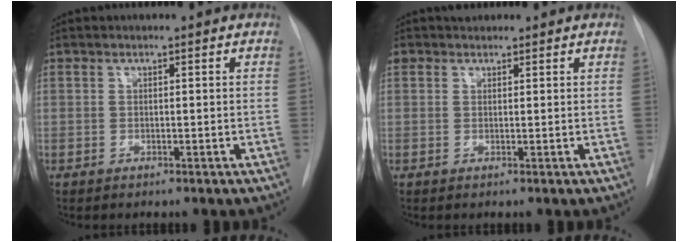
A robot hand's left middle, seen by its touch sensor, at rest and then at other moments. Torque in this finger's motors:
{"motor_torque": [0.03, -0.03, 0.00, 0.00]}